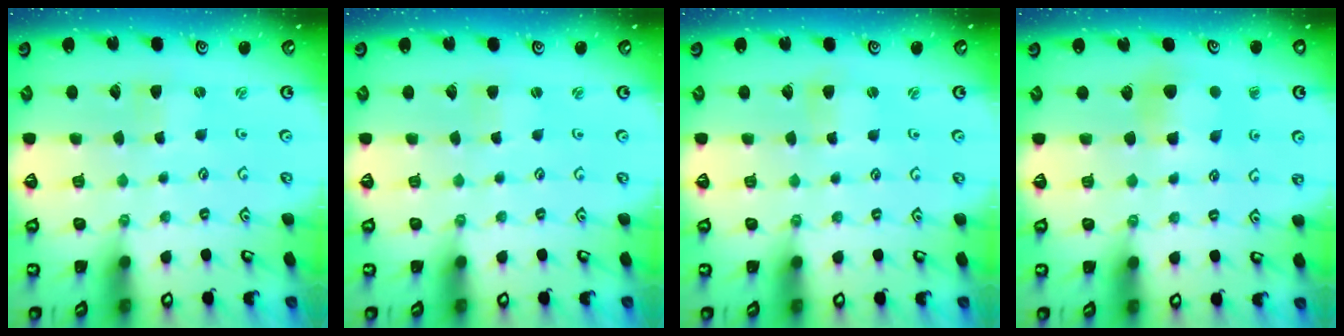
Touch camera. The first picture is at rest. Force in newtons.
{"total": 2.4, "press": 2.4, "slide": 0.5}
{"total": 1.5, "press": 1.4, "slide": 0.2}
{"total": 6.9, "press": 6.9, "slide": 0.3}